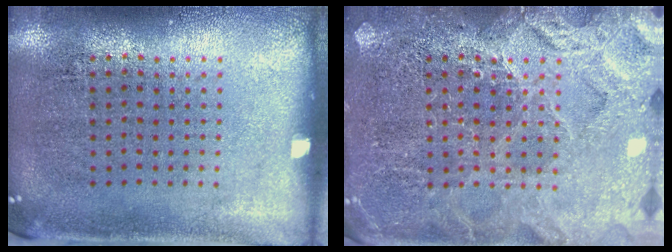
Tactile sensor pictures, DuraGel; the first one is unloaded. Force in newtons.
{"total": 5.4, "press": 5.4, "slide": 0.7}